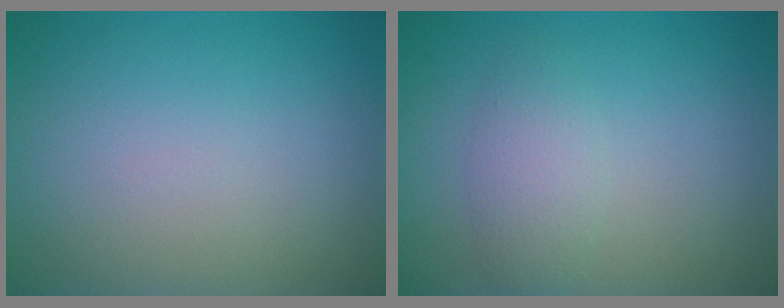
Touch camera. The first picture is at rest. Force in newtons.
{"total": 2.4, "press": 2.4, "slide": 0.0}